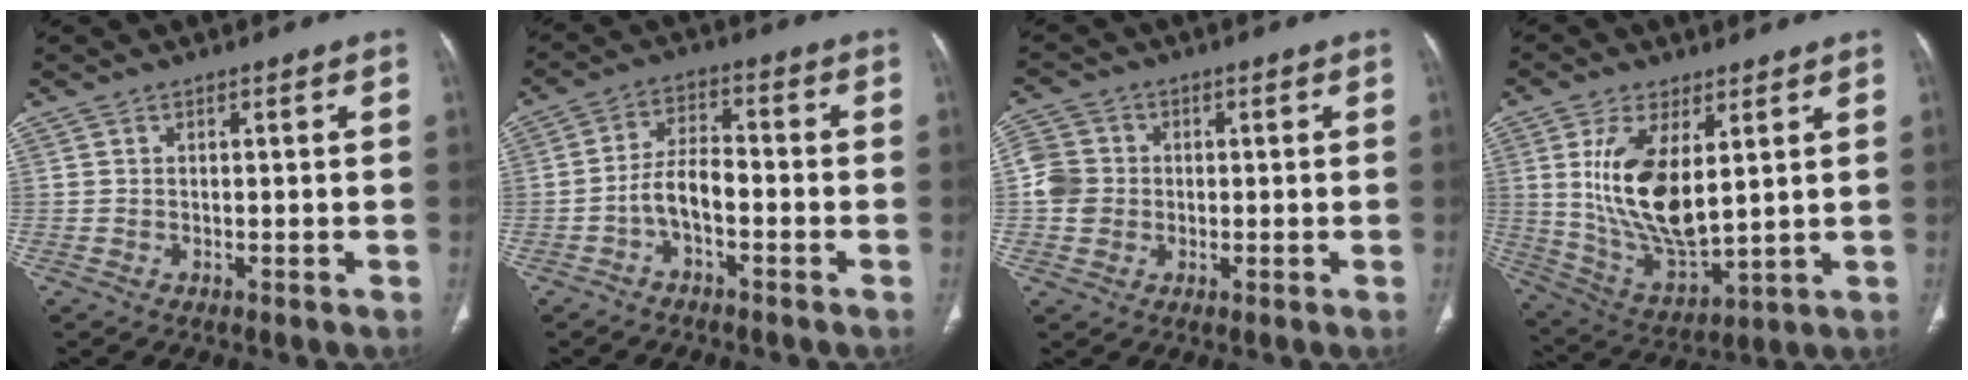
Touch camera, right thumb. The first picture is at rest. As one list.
[{"total": 5.8, "force": [-2.4, 2.7, 4.5], "torque": [-0.082, 0.032, -0.048]}, {"total": 5.8, "force": [-0.3, 5.4, 2.1], "torque": [-0.030, 0.010, -0.011]}, {"total": 15.6, "force": [3.8, 7.3, 13.3], "torque": [-0.246, -0.028, 0.090]}]